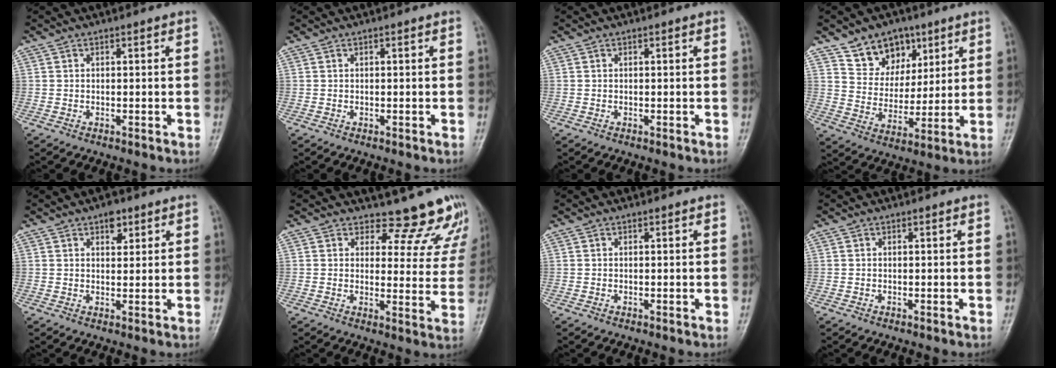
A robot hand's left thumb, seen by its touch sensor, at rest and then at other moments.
{"total": 0.0}
{"total": 0.0}
{"total": 10.9, "force": [6.8, 7.7, 3.6], "torque": [-0.017, -0.040, 0.123]}
{"total": 3.3, "force": [2.0, 1.9, 1.9], "torque": [-0.011, -0.008, 0.028]}
{"total": 11.0, "force": [10.3, 3.8, 0.5], "torque": [0.040, -0.093, 0.102]}
{"total": 0.0}
{"total": 0.0}